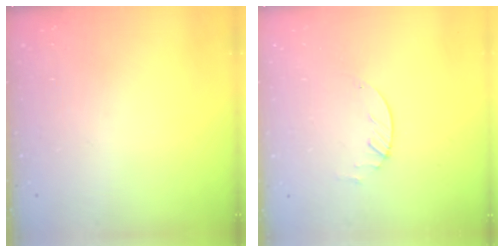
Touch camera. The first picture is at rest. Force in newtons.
{"total": 1.9, "press": 1.9, "slide": 0.3}